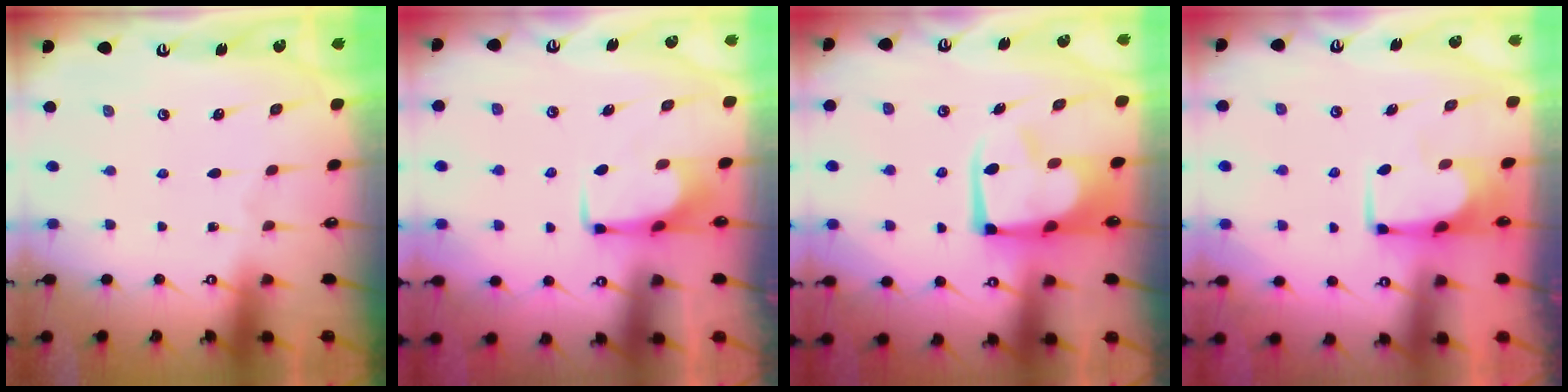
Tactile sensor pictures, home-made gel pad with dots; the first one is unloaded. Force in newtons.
{"total": 1.7, "press": 1.6, "slide": 0.5}
{"total": 5.2, "press": 5.0, "slide": 1.2}
{"total": 1.5, "press": 1.5, "slide": 0.1}